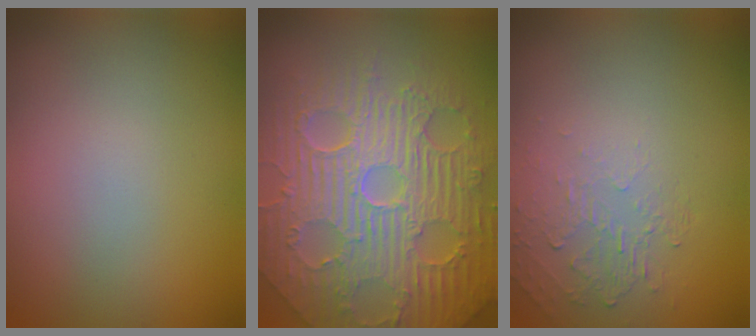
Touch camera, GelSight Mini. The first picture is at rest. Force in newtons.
{"total": 11.2, "press": 7.3, "slide": 8.5}
{"total": 1.9, "press": 0.5, "slide": 1.9}